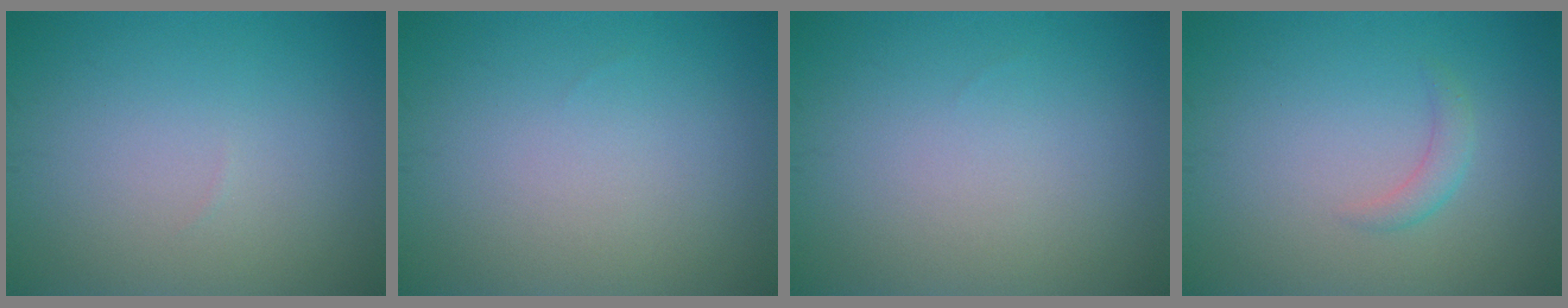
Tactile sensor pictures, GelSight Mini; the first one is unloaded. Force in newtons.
{"total": 0.0}
{"total": 0.0}
{"total": 1.4, "press": 1.4, "slide": 0.0}